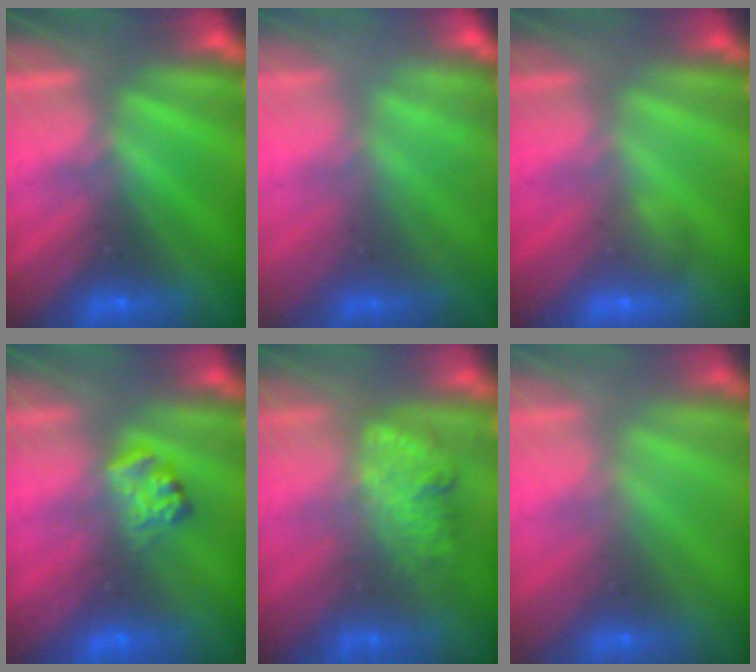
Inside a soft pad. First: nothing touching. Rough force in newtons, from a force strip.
{"total": 2.2}
{"total": 2.6}
{"total": 2.3}
{"total": 3.0}
{"total": 2.9}